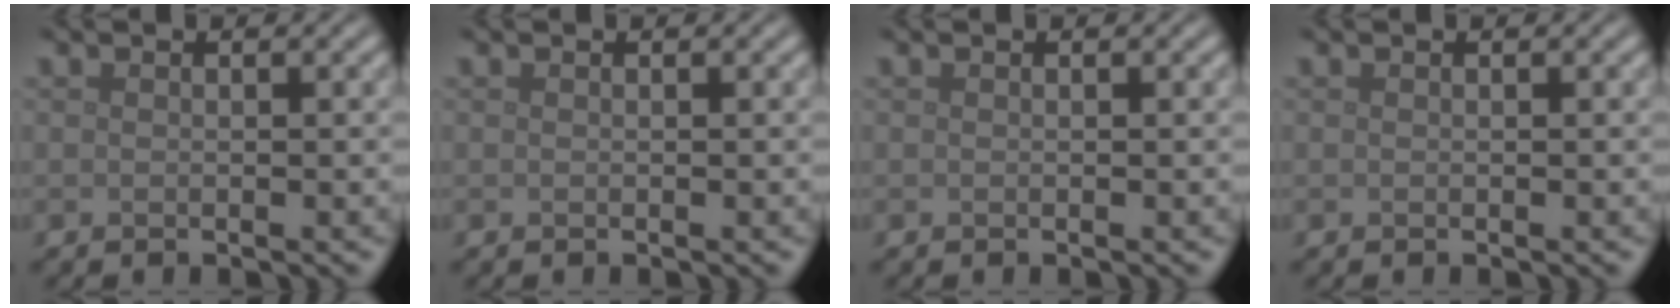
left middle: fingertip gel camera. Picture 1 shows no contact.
{"total": 0.0}
{"total": 0.0}
{"total": 0.0}